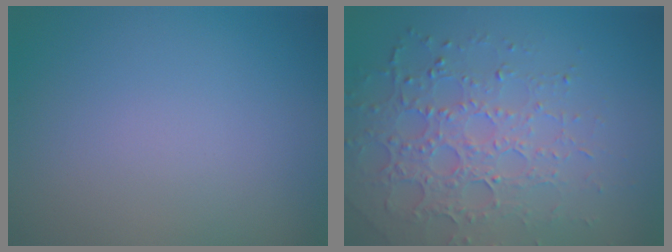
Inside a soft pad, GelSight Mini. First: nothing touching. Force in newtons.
{"total": 4.9, "press": 4.3, "slide": 2.5}